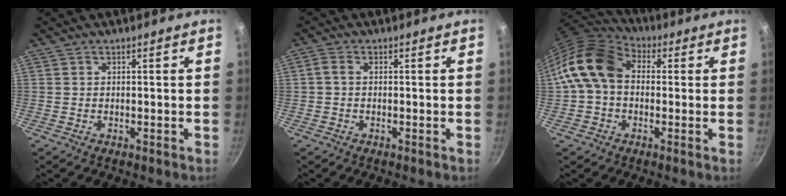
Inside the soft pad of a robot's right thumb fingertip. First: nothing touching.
{"total": 1.7, "force": [-0.1, 1.1, 1.3], "torque": [-0.030, 0.007, -0.005]}
{"total": 13.0, "force": [0.9, 9.7, 8.7], "torque": [-0.135, 0.026, -0.003]}